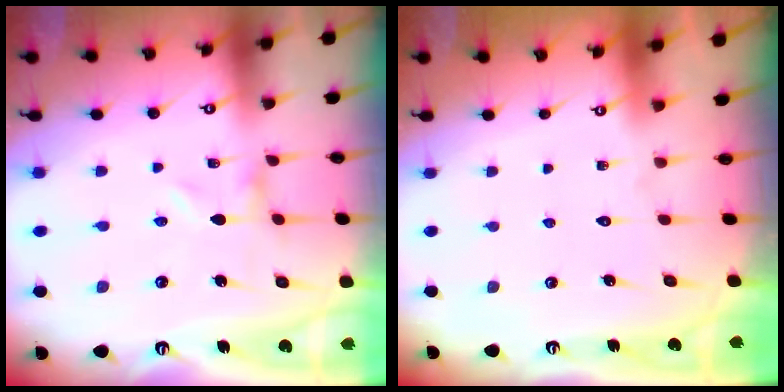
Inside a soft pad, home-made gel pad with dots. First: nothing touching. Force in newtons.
{"total": 1.6, "press": 1.6, "slide": 0.1}